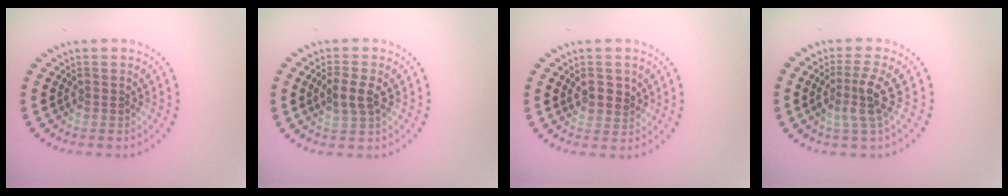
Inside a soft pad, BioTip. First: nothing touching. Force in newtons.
{"total": 2.4, "press": 2.3, "slide": 0.5}
{"total": 2.3, "press": 2.2, "slide": 0.7}
{"total": 2.9, "press": 2.2, "slide": 2.0}